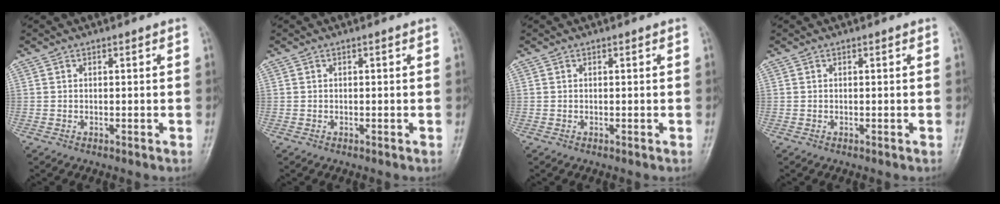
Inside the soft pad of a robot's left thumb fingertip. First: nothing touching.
{"total": 0.0}
{"total": 0.0}
{"total": 0.0}